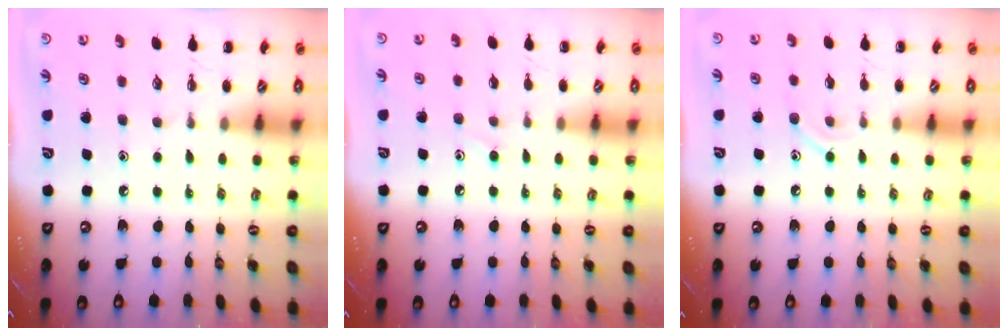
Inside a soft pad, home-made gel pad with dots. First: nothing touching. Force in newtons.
{"total": 6.4, "press": 6.0, "slide": 2.1}
{"total": 7.2, "press": 7.1, "slide": 1.5}